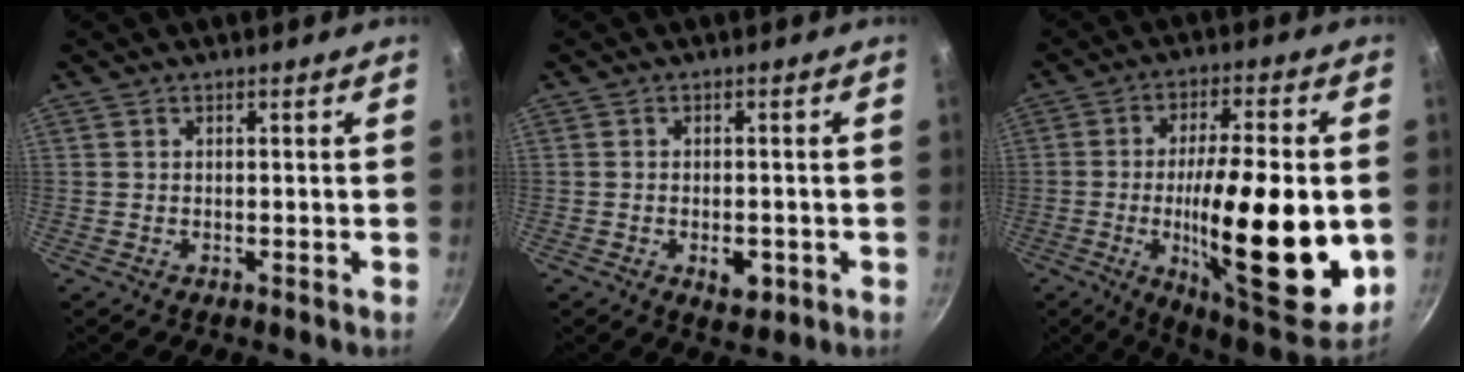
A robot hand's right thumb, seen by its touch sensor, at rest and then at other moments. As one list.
[{"total": 4.2, "force": [-1.4, 2.4, 3.1], "torque": [-0.035, 0.006, -0.014]}, {"total": 26.4, "force": [-3.6, 8.2, 24.8], "torque": [-0.361, -0.005, -0.054]}]